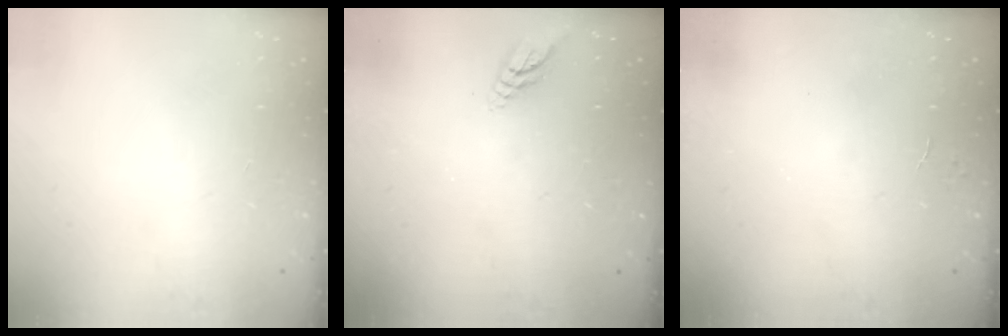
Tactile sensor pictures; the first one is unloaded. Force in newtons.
{"total": 4.3, "press": 4.3, "slide": 0.3}
{"total": 2.2, "press": 2.2, "slide": 0.2}